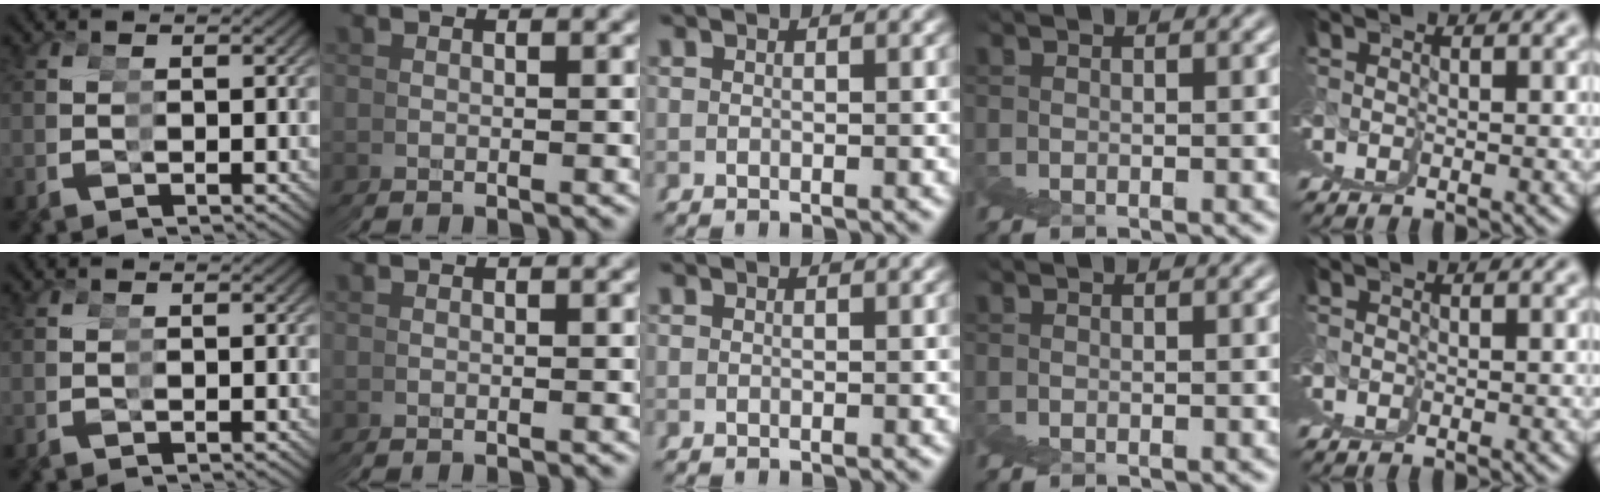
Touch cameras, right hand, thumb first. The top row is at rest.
{}